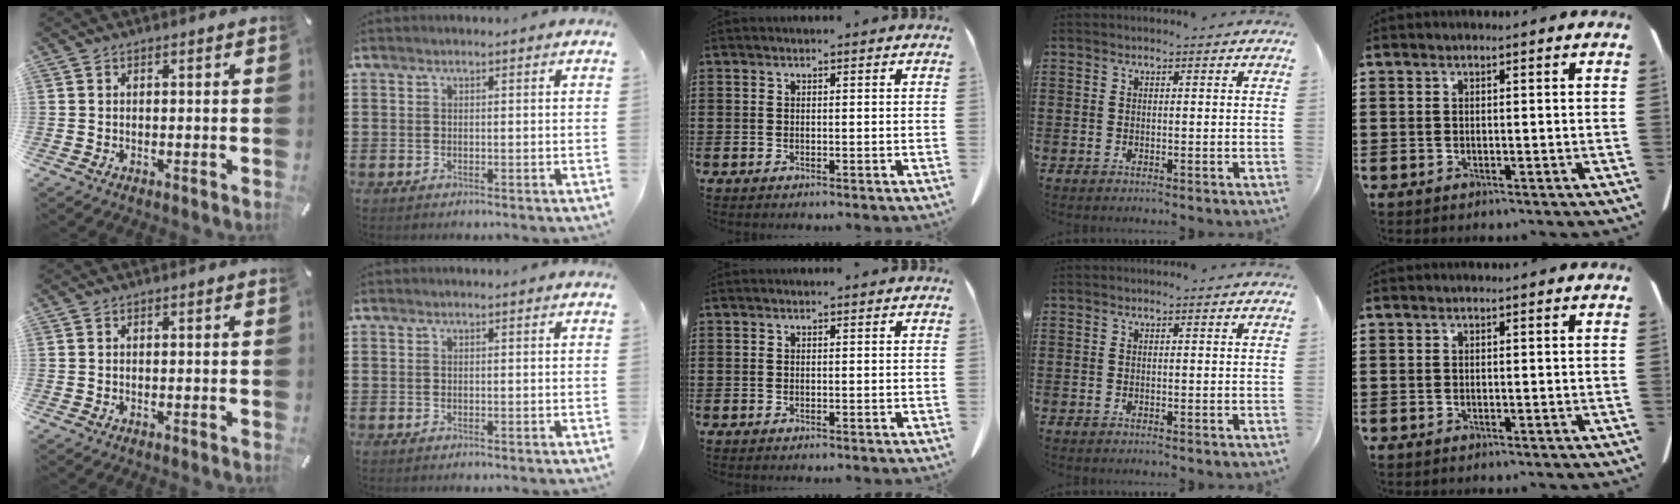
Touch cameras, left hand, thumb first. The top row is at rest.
{}